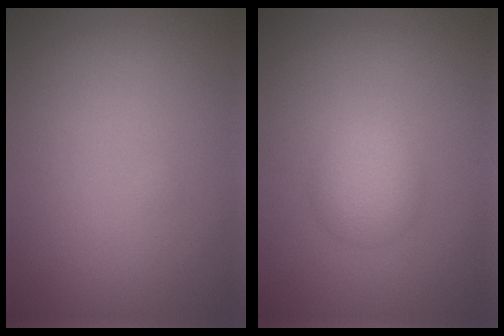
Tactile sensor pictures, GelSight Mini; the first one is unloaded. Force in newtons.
{"total": 2.5, "press": 2.5, "slide": 0.0}